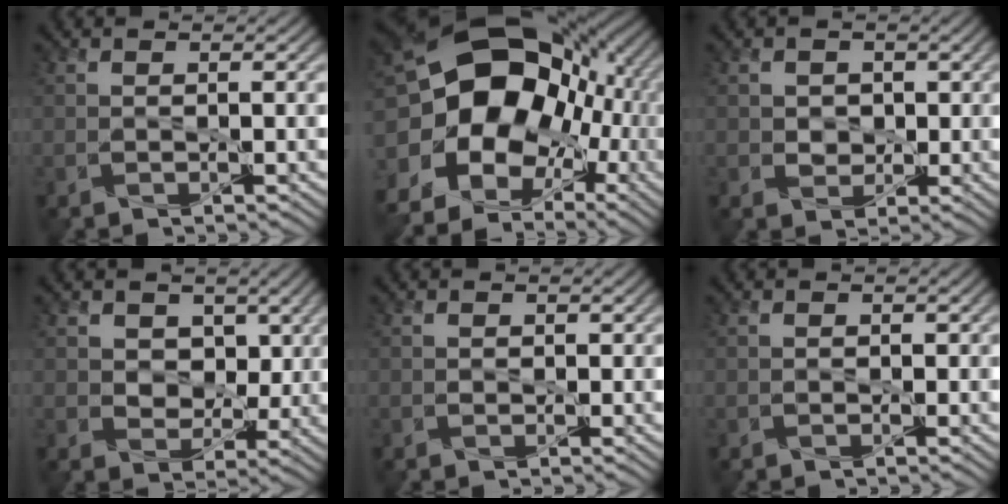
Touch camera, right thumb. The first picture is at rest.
{"total": 22.6, "force": [2.0, 17.5, 14.1], "torque": [-0.292, 0.002, 0.029]}
{"total": 3.2, "force": [0.2, 2.9, 1.5], "torque": [-0.048, -0.002, 0.002]}
{"total": 7.3, "force": [1.2, 5.4, 4.8], "torque": [-0.095, -0.009, 0.008]}
{"total": 0.9, "force": [-0.2, 0.8, 0.3], "torque": [-0.010, -0.002, -0.006]}
{"total": 0.7, "force": [-0.3, 0.6, 0.1], "torque": [-0.006, -0.002, -0.008]}